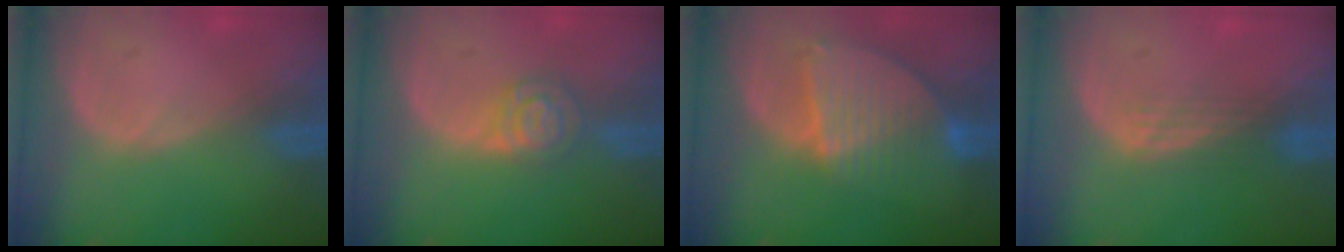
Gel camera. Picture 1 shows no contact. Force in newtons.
{"total": 4.7, "press": 4.2, "slide": 2.1}
{"total": 8.5, "press": 7.5, "slide": 4.0}
{"total": 3.0, "press": 2.6, "slide": 1.4}